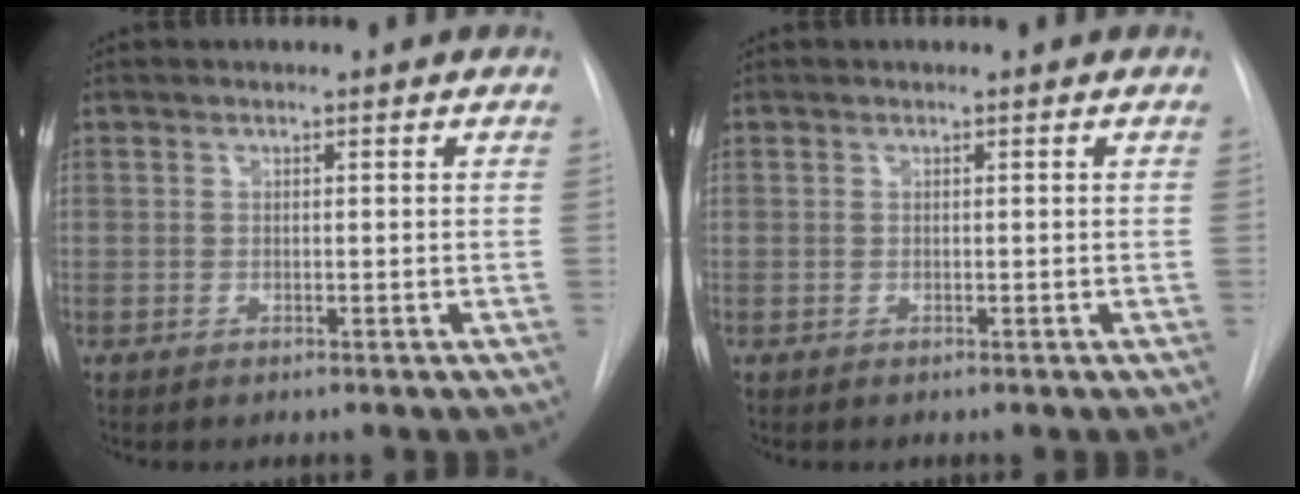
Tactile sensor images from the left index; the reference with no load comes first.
{"total": 0.0}